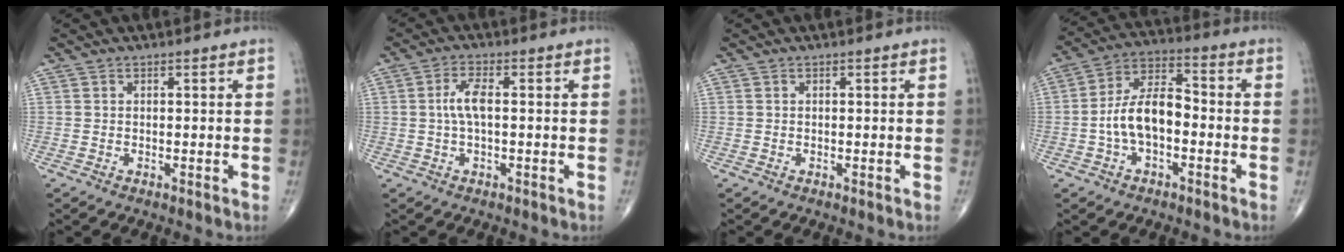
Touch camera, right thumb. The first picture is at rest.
{"total": 4.1, "force": [0.1, 1.4, 3.8], "torque": [-0.090, 0.009, -0.001]}
{"total": 0.0}
{"total": 10.7, "force": [-2.0, 5.9, 8.8], "torque": [-0.156, 0.043, -0.047]}